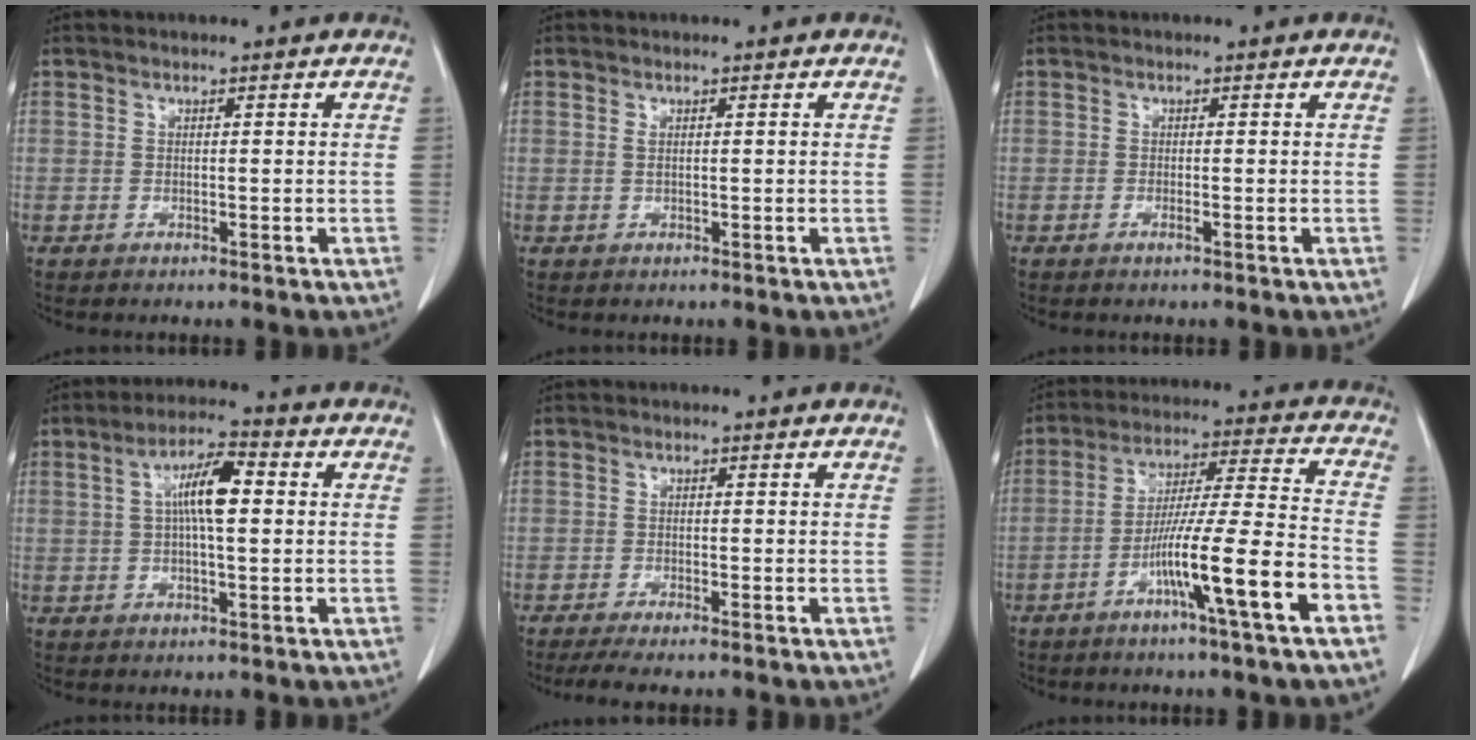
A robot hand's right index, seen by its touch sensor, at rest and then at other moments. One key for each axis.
{"total": 0.6, "fx": 0.2, "fy": 0.0, "fz": 0.6, "tx": -0.014, "ty": 0.002, "tz": 0.005}
{"total": 0.6, "fx": -0.4, "fy": -0.1, "fz": 0.5, "tx": -0.009, "ty": 0.001, "tz": -0.005}
{"total": 7.5, "fx": 1.2, "fy": 1.6, "fz": 7.2, "tx": -0.134, "ty": 0.018, "tz": 0.018}
{"total": 3.9, "fx": -3.2, "fy": 0.1, "fz": 2.3, "tx": -0.035, "ty": -0.008, "tz": -0.054}
{"total": 13.6, "fx": -6.3, "fy": -1.1, "fz": 12.0, "tx": -0.210, "ty": -0.001, "tz": -0.109}